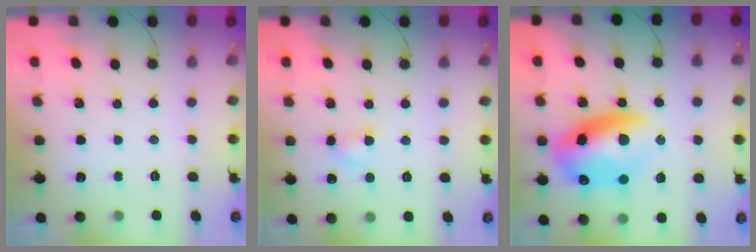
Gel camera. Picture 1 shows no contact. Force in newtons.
{"total": 3.1, "press": 2.9, "slide": 1.0}
{"total": 16.0, "press": 15.6, "slide": 3.5}